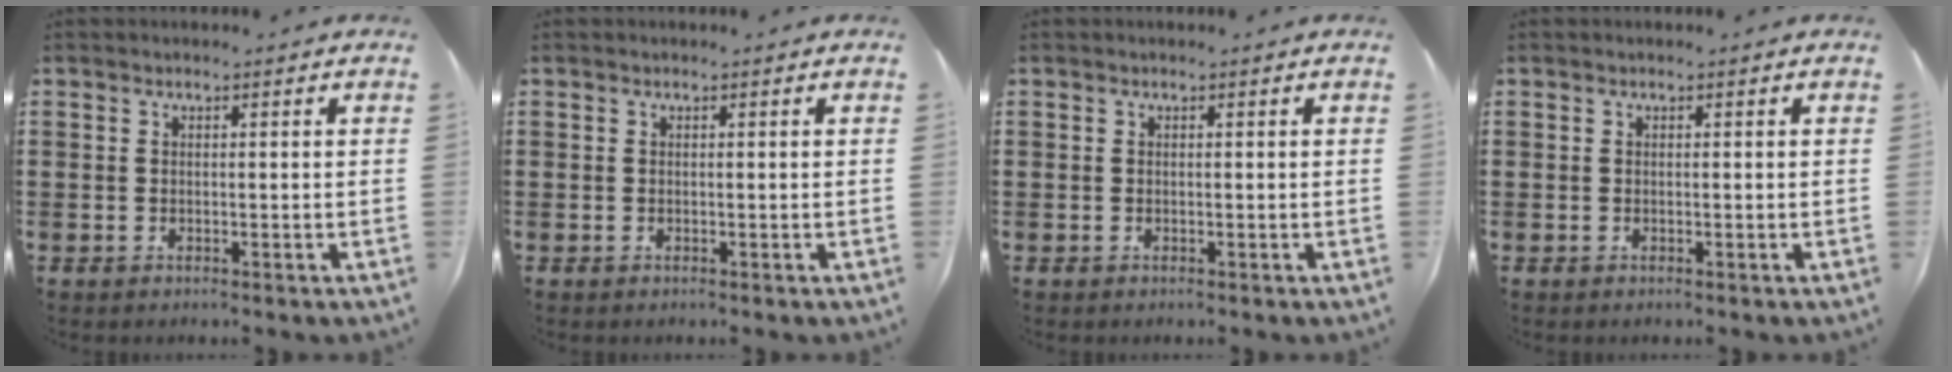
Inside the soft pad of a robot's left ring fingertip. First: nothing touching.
{"total": 0.0}
{"total": 0.0}
{"total": 0.0}